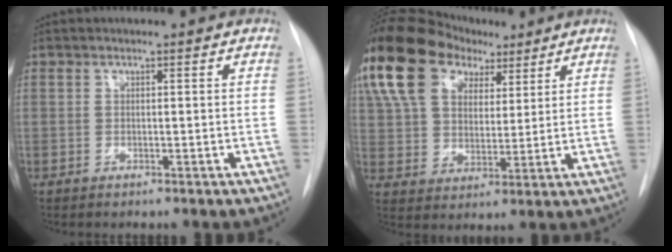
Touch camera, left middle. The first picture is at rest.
{"total": 20.8, "force": [12.1, 13.0, 10.8], "torque": [-0.249, 0.066, 0.216]}